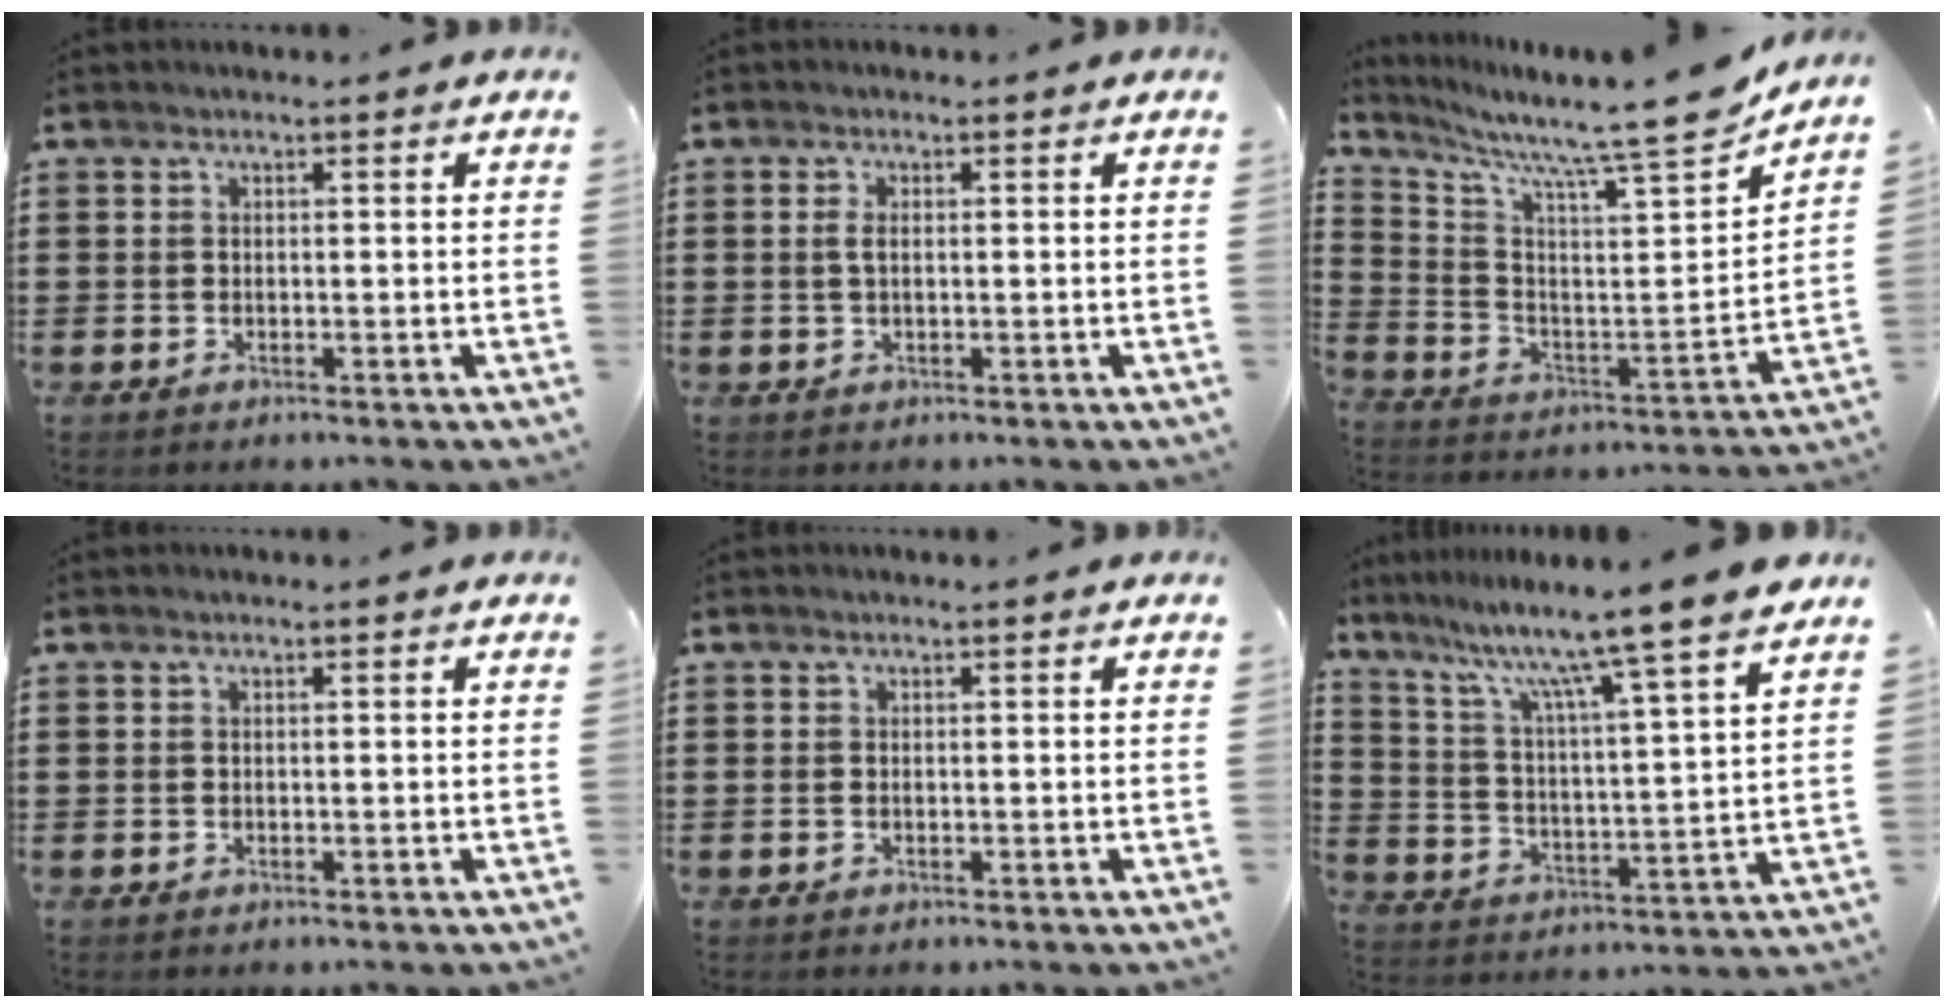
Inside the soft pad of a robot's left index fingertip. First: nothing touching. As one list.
[{"total": 1.6, "force": [0.2, 0.6, 1.4], "torque": [-0.031, 0.002, 0.002]}, {"total": 11.1, "force": [10.0, -0.2, 4.8], "torque": [-0.114, -0.088, 0.155]}, {"total": 0.0}, {"total": 0.0}, {"total": 10.9, "force": [9.0, -1.6, 6.0], "torque": [-0.142, -0.068, 0.140]}]